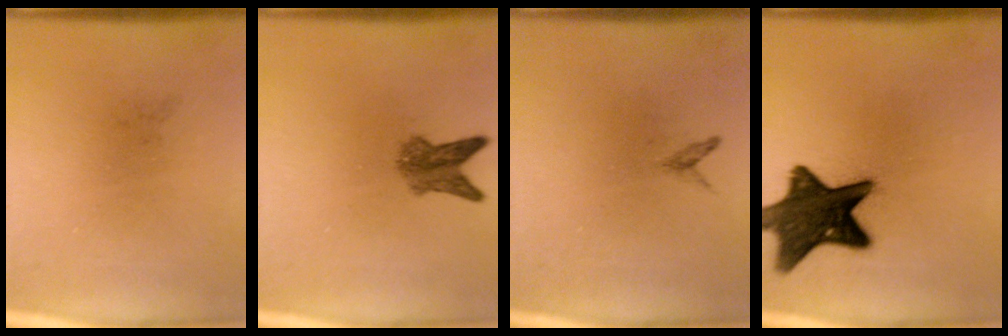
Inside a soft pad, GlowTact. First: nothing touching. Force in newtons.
{"total": 4.0}
{"total": 0.7}
{"total": 14.2}